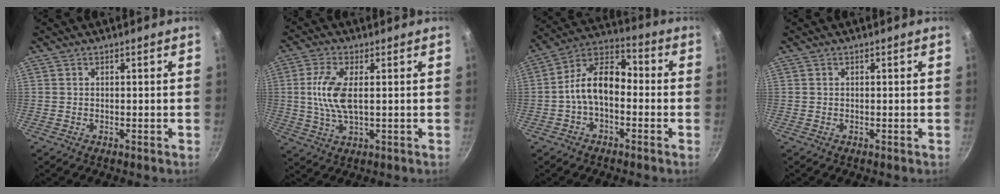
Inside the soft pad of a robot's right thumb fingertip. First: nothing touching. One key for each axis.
{"total": 8.5, "fx": 0.9, "fy": 3.6, "fz": 7.6, "tx": -0.161, "ty": 0.001, "tz": 0.016}
{"total": 11.4, "fx": -1.9, "fy": 7.0, "fz": 8.8, "tx": -0.133, "ty": 0.049, "tz": -0.053}
{"total": 0.0}